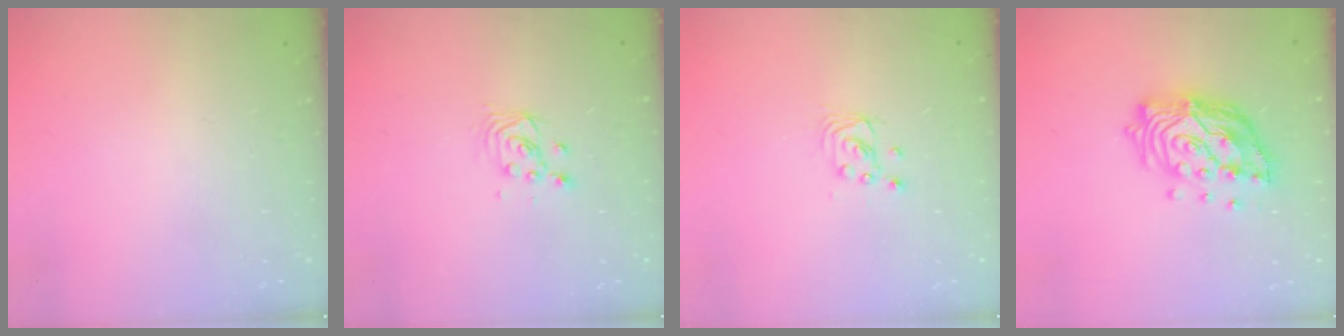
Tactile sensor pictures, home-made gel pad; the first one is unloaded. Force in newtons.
{"total": 2.9, "press": 2.9, "slide": 0.1}
{"total": 2.5, "press": 2.5, "slide": 0.1}
{"total": 17.0, "press": 16.9, "slide": 1.5}